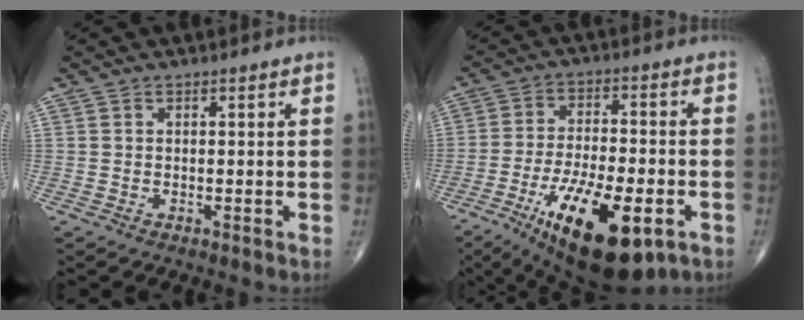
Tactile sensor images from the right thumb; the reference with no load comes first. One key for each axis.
{"total": 19.5, "fx": -8.5, "fy": 7.3, "fz": 16.0, "tx": -0.263, "ty": 0.013, "tz": -0.123}